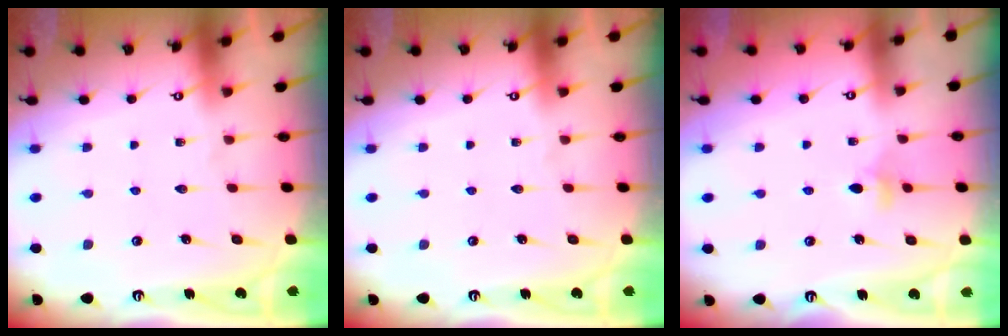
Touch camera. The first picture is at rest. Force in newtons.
{"total": 0.0}
{"total": 4.0, "press": 3.9, "slide": 0.6}